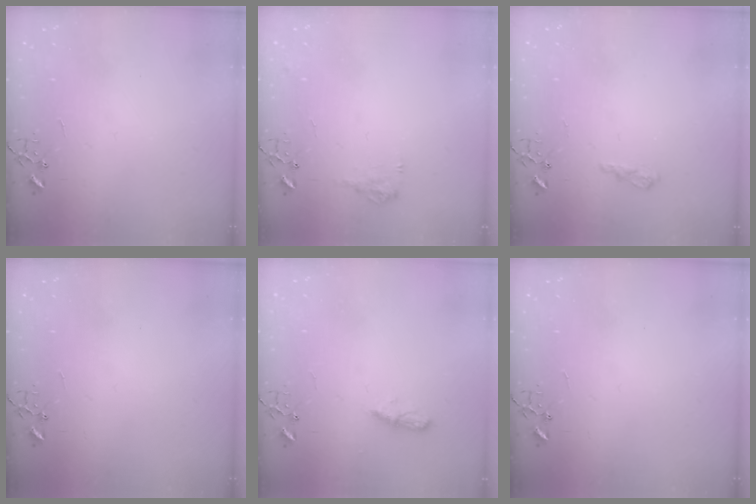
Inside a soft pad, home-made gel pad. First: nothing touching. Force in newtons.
{"total": 8.1, "press": 8.1, "slide": 0.3}
{"total": 9.8, "press": 9.7, "slide": 1.0}
{"total": 0.0}
{"total": 5.1, "press": 5.1, "slide": 0.5}
{"total": 0.0}